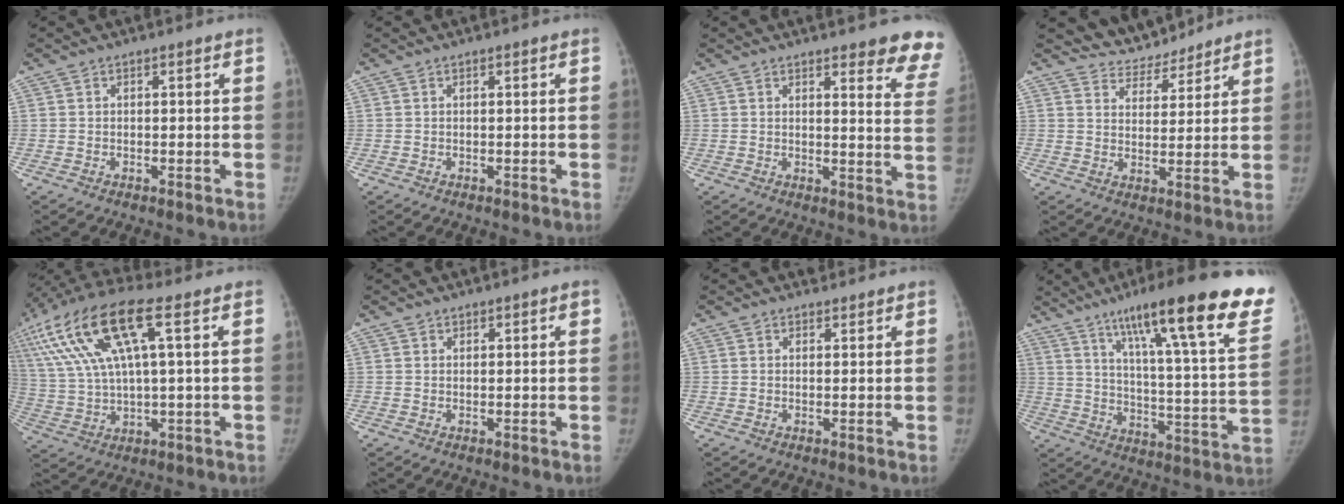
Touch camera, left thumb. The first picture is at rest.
{"total": 0.0}
{"total": 11.1, "force": [9.7, 2.5, 4.9], "torque": [-0.015, -0.066, 0.084]}
{"total": 7.8, "force": [7.3, 2.7, 0.2], "torque": [0.017, -0.044, 0.119]}
{"total": 20.5, "force": [7.6, 6.0, 18.0], "torque": [-0.399, 0.022, 0.142]}
{"total": 1.3, "force": [0.8, 0.8, 0.6], "torque": [0.007, -0.003, 0.008]}
{"total": 1.3, "force": [1.0, 0.8, -0.2], "torque": [0.015, -0.006, 0.008]}
{"total": 29.4, "force": [19.2, 4.2, 22.0], "torque": [-0.297, -0.060, 0.273]}